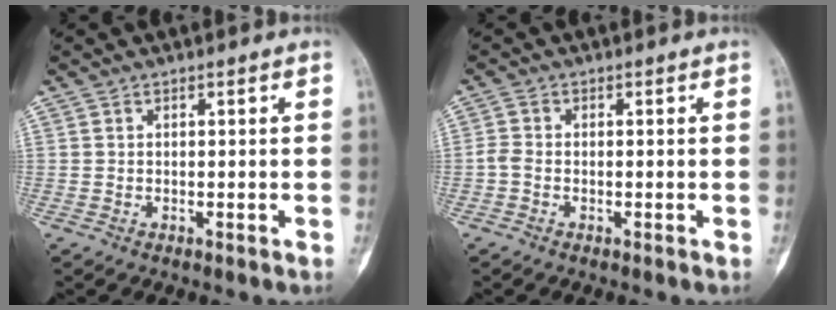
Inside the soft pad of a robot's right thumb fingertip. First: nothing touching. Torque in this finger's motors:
{"motor_torque": [0.64, 0.57, 0.34, -0.08, 0.10]}